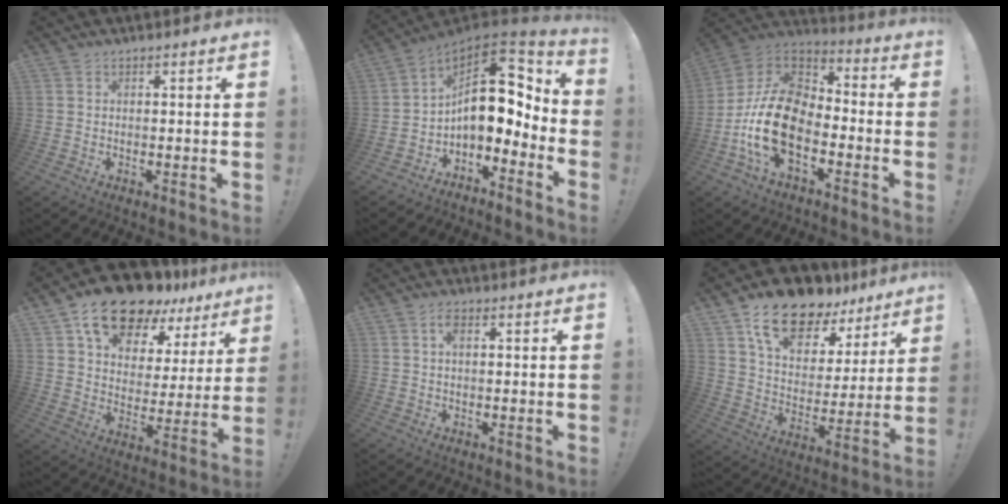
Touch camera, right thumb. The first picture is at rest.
{"total": 15.3, "force": [1.2, 9.0, 12.3], "torque": [-0.195, -0.004, 0.024]}
{"total": 19.8, "force": [-6.8, 12.1, 14.1], "torque": [-0.294, 0.035, -0.107]}
{"total": 17.7, "force": [13.0, 8.4, 8.7], "torque": [-0.155, -0.084, 0.230]}
{"total": 3.3, "force": [1.1, 1.6, 2.6], "torque": [-0.043, 0.001, 0.016]}
{"total": 16.3, "force": [12.1, 7.7, 7.7], "torque": [-0.142, -0.081, 0.219]}